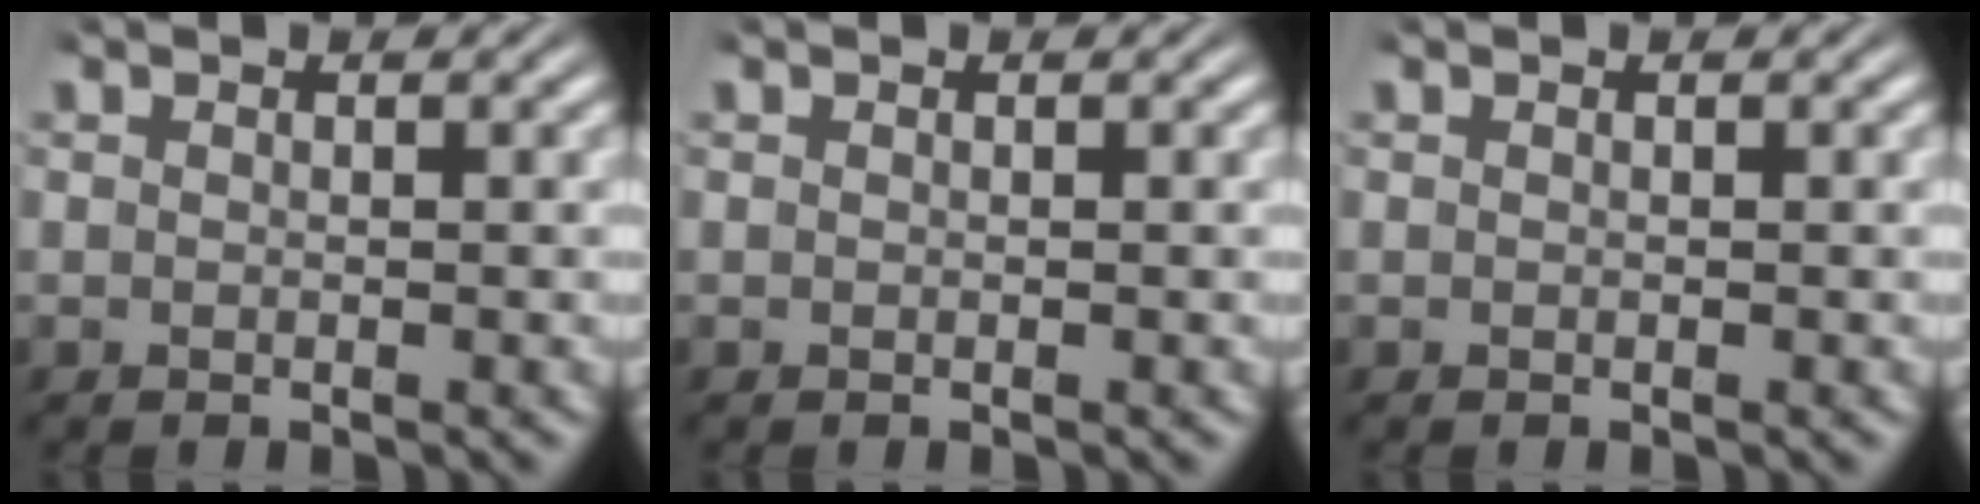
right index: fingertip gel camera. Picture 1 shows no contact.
{"total": 0.0}
{"total": 0.0}